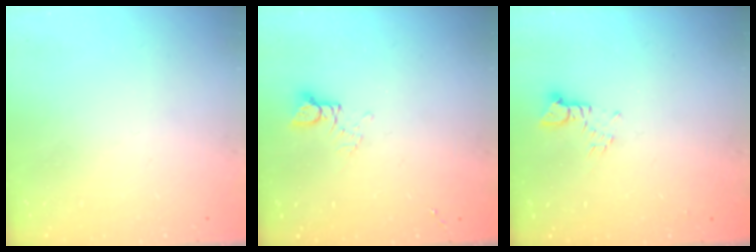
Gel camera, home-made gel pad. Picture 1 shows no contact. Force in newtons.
{"total": 2.6, "press": 2.6, "slide": 0.1}
{"total": 2.5, "press": 2.5, "slide": 0.1}